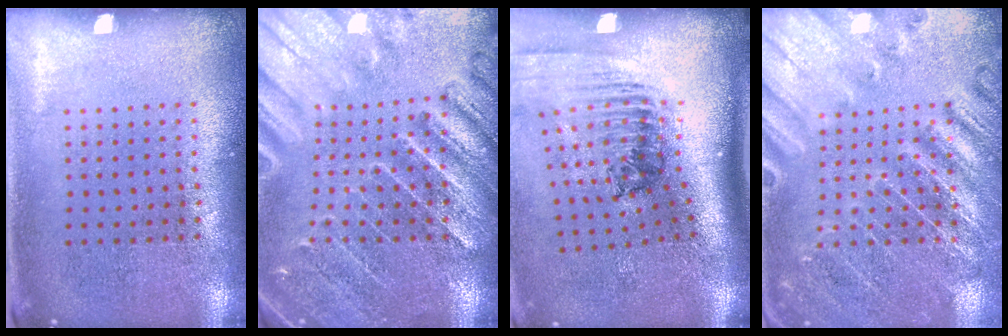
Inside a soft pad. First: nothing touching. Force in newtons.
{"total": 3.0, "press": 2.9, "slide": 0.8}
{"total": 2.4, "press": 1.7, "slide": 1.7}
{"total": 2.8, "press": 2.8, "slide": 0.4}